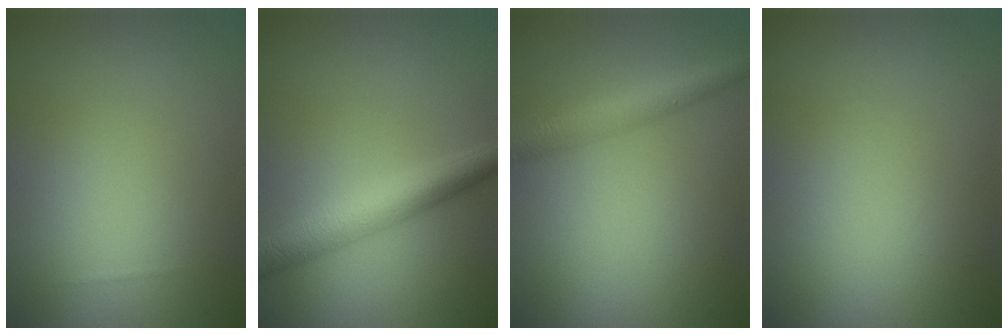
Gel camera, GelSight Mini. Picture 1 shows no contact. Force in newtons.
{"total": 4.7, "press": 4.7, "slide": 0.1}
{"total": 3.6, "press": 3.6, "slide": 0.1}
{"total": 0.0}